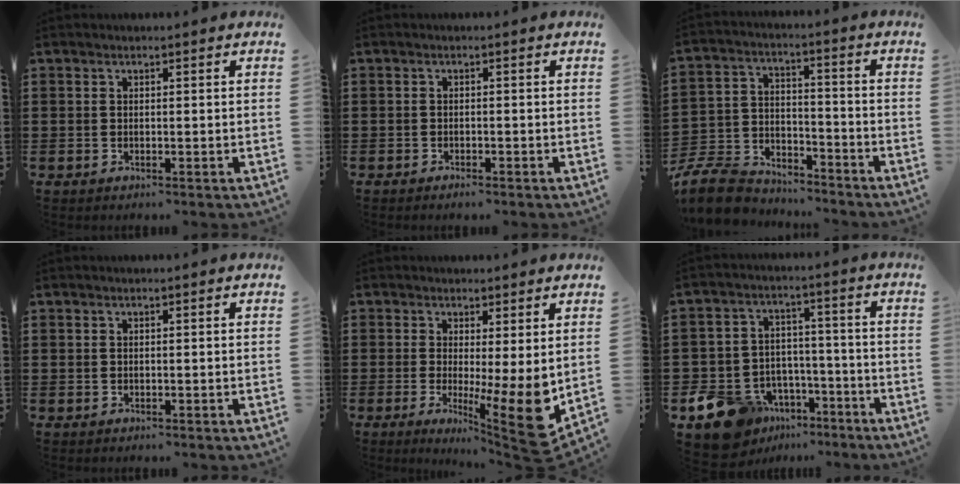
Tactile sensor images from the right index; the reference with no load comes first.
{"total": 0.9, "force": [-0.9, 0.1, 0.2], "torque": [-0.007, -0.003, -0.017]}
{"total": 9.5, "force": [-8.9, 2.6, 2.1], "torque": [-0.059, 0.021, -0.177]}
{"total": 0.0}
{"total": 8.9, "force": [-0.4, 1.2, 8.8], "torque": [-0.112, -0.035, -0.004]}
{"total": 10.6, "force": [-7.0, 7.2, 3.4], "torque": [-0.099, 0.036, -0.128]}